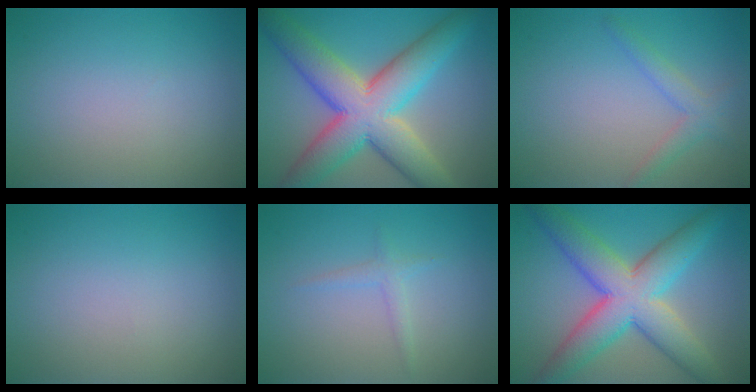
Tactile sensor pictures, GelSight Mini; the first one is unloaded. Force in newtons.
{"total": 11.2, "press": 11.2, "slide": 0.6}
{"total": 2.1, "press": 2.1, "slide": 0.1}
{"total": 0.0}
{"total": 1.1, "press": 1.1, "slide": 0.1}
{"total": 9.2, "press": 9.2, "slide": 0.2}